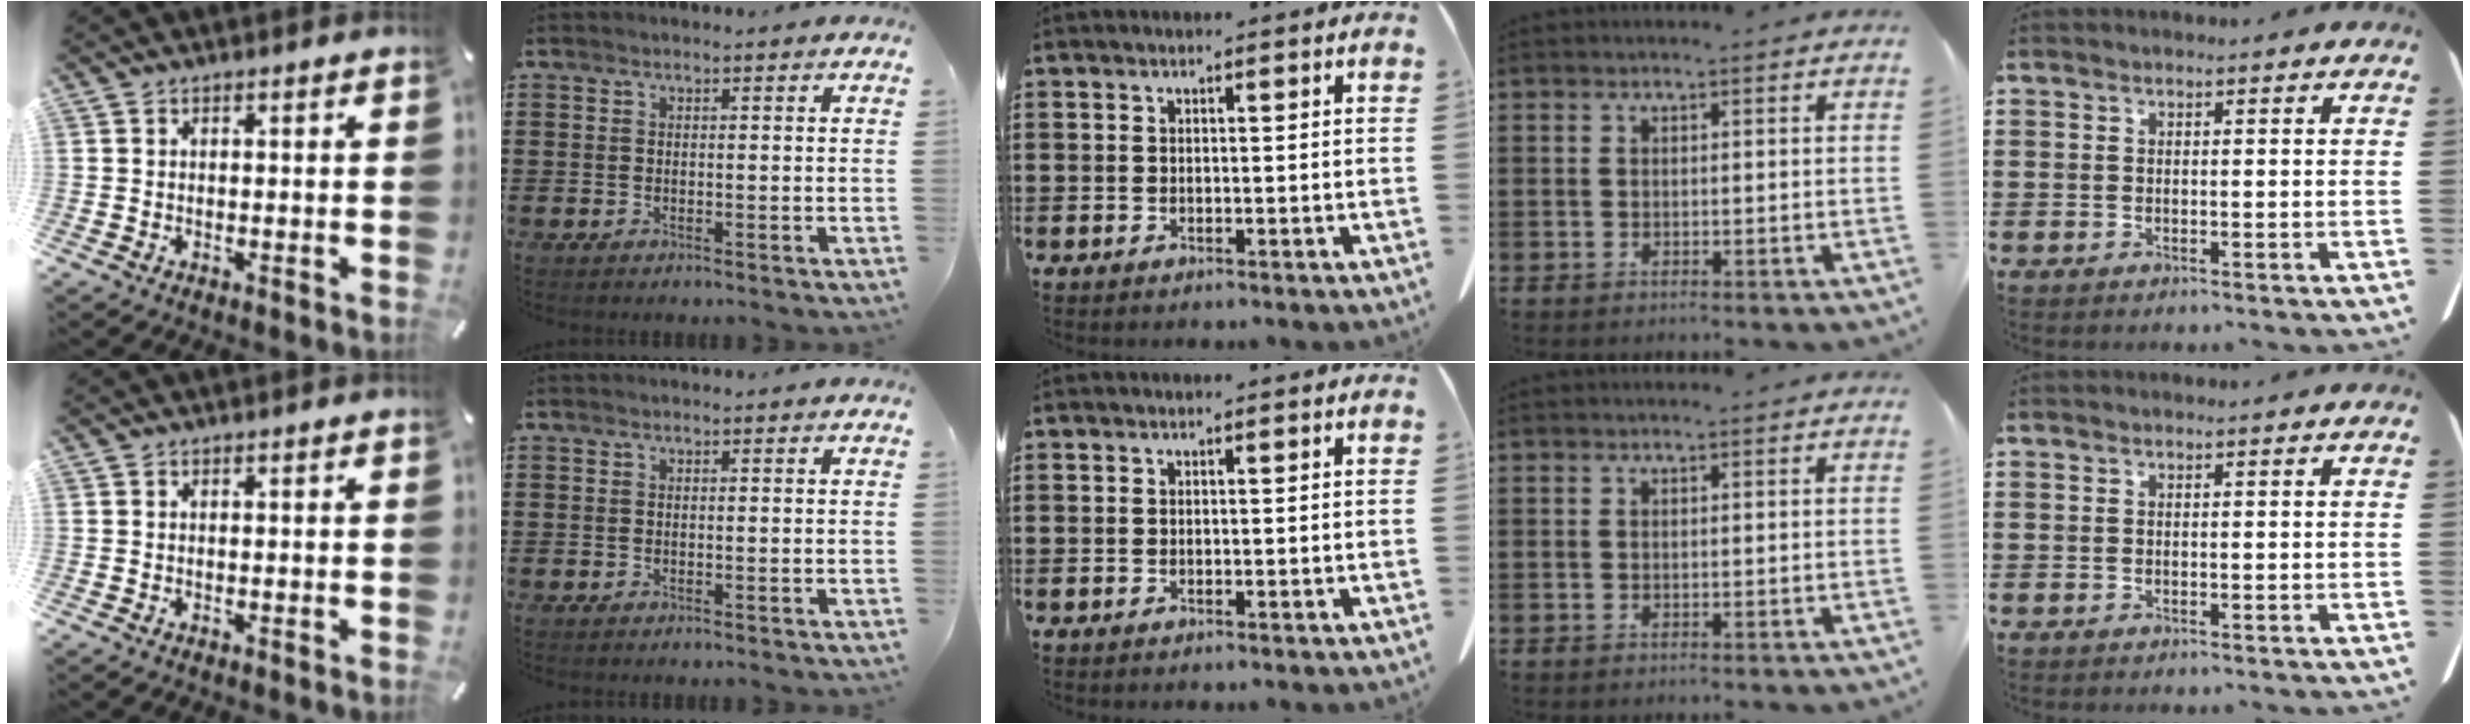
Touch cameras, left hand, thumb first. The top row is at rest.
{}